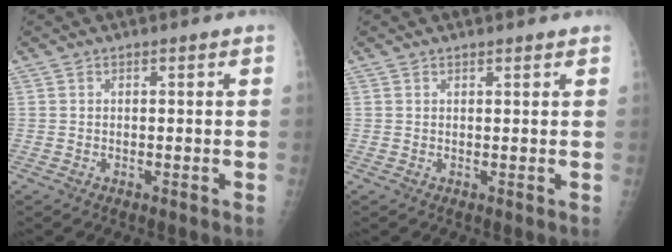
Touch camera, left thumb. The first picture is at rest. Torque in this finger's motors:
{"motor_torque": [-0.16, -0.03, -0.25, 0.05, 0.00]}